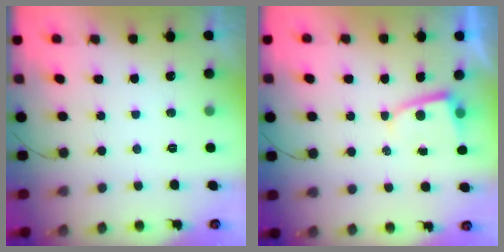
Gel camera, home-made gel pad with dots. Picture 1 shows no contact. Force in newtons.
{"total": 2.6, "press": 2.6, "slide": 0.3}